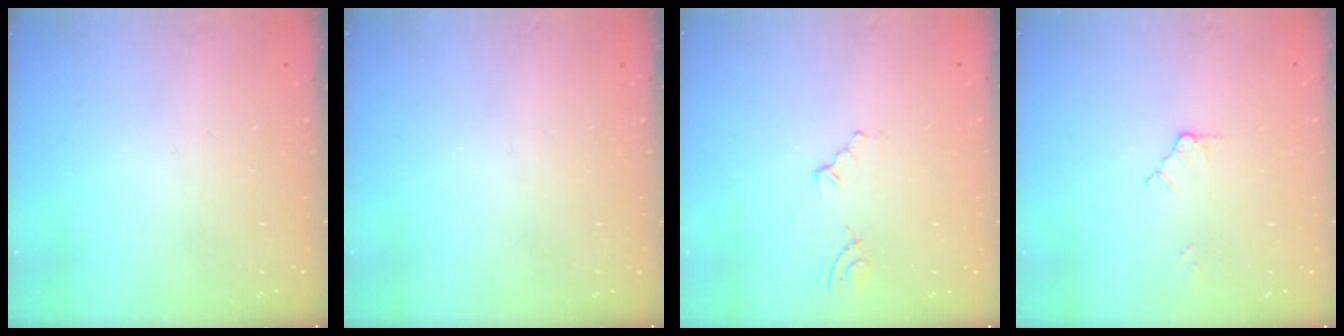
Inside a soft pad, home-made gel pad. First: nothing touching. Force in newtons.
{"total": 0.0}
{"total": 2.7, "press": 1.9, "slide": 2.0}
{"total": 3.9, "press": 3.9, "slide": 0.4}